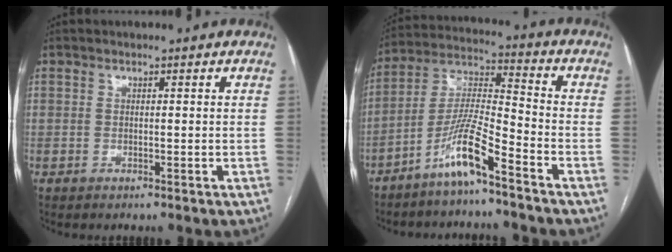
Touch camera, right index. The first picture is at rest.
{"total": 9.4, "force": [-6.2, 0.1, 7.0], "torque": [-0.149, -0.003, -0.125]}